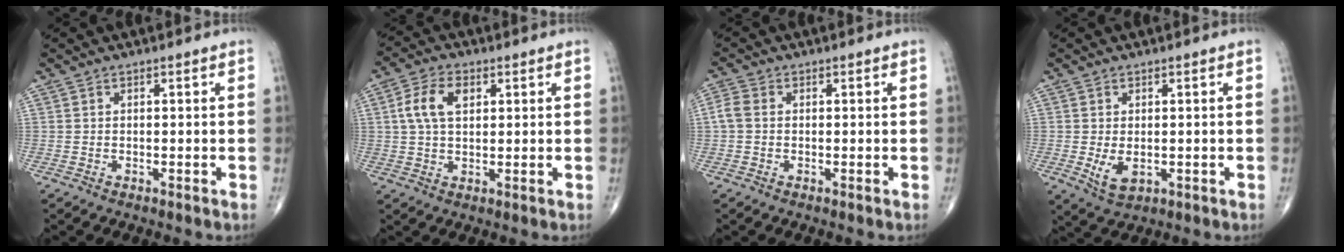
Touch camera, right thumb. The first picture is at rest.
{"total": 7.2, "force": [1.9, 4.3, 5.5], "torque": [-0.109, 0.010, 0.035]}
{"total": 2.7, "force": [0.0, 2.1, 1.8], "torque": [-0.044, 0.007, -0.008]}
{"total": 4.2, "force": [-0.5, 2.5, 3.3], "torque": [-0.055, -0.011, 0.000]}